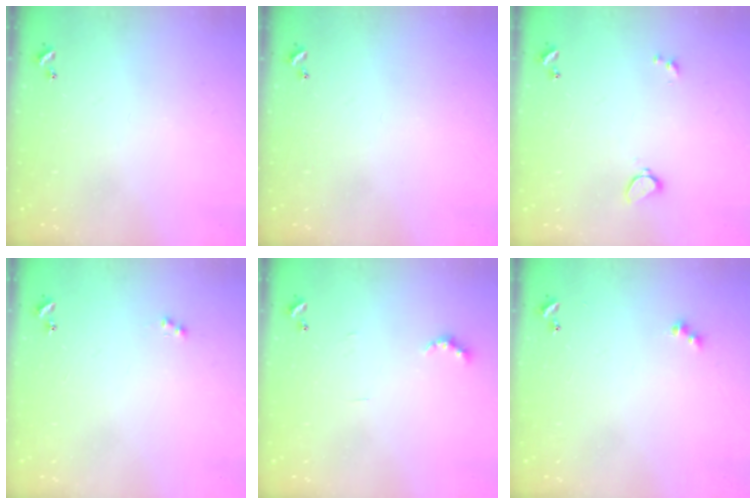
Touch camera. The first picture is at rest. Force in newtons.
{"total": 0.0}
{"total": 3.1, "press": 2.5, "slide": 1.7}
{"total": 1.0, "press": 0.9, "slide": 0.5}
{"total": 3.8, "press": 3.8, "slide": 0.6}
{"total": 2.4, "press": 2.4, "slide": 0.5}